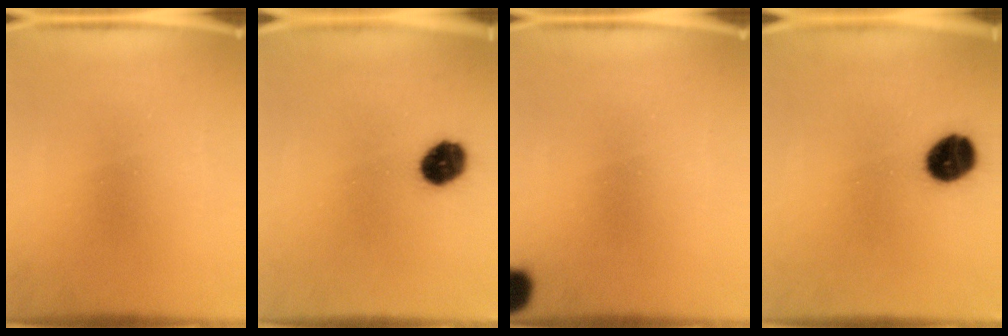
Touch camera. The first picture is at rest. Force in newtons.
{"total": 7.1}
{"total": 5.5}
{"total": 9.4}